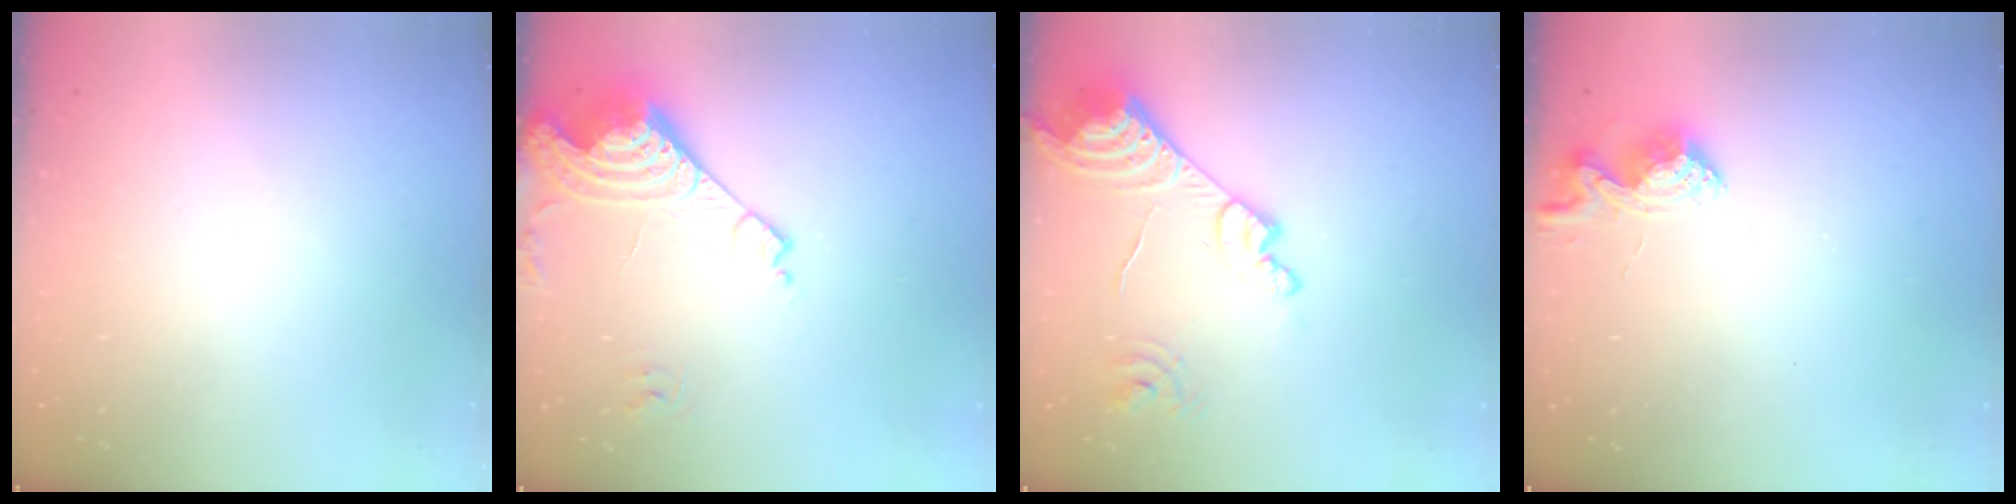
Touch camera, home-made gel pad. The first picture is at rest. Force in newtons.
{"total": 16.9, "press": 16.7, "slide": 2.1}
{"total": 19.7, "press": 19.6, "slide": 2.0}
{"total": 9.0, "press": 9.0, "slide": 0.6}